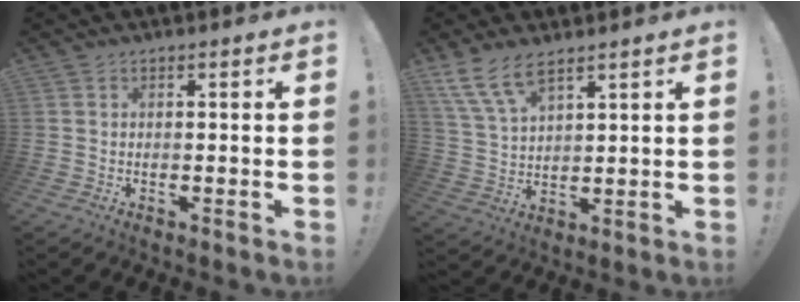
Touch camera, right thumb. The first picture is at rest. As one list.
[{"total": 9.1, "force": [6.6, 3.4, 5.3], "torque": [-0.115, -0.023, 0.132]}]